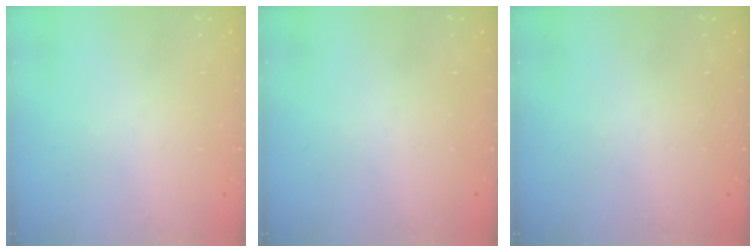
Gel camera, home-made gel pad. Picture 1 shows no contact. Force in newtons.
{"total": 0.0}
{"total": 0.0}